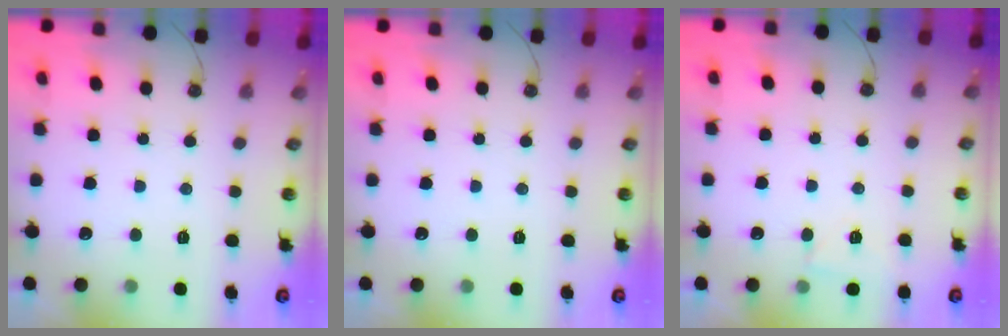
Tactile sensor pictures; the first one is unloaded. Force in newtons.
{"total": 0.0}
{"total": 5.3, "press": 1.7, "slide": 5.1}